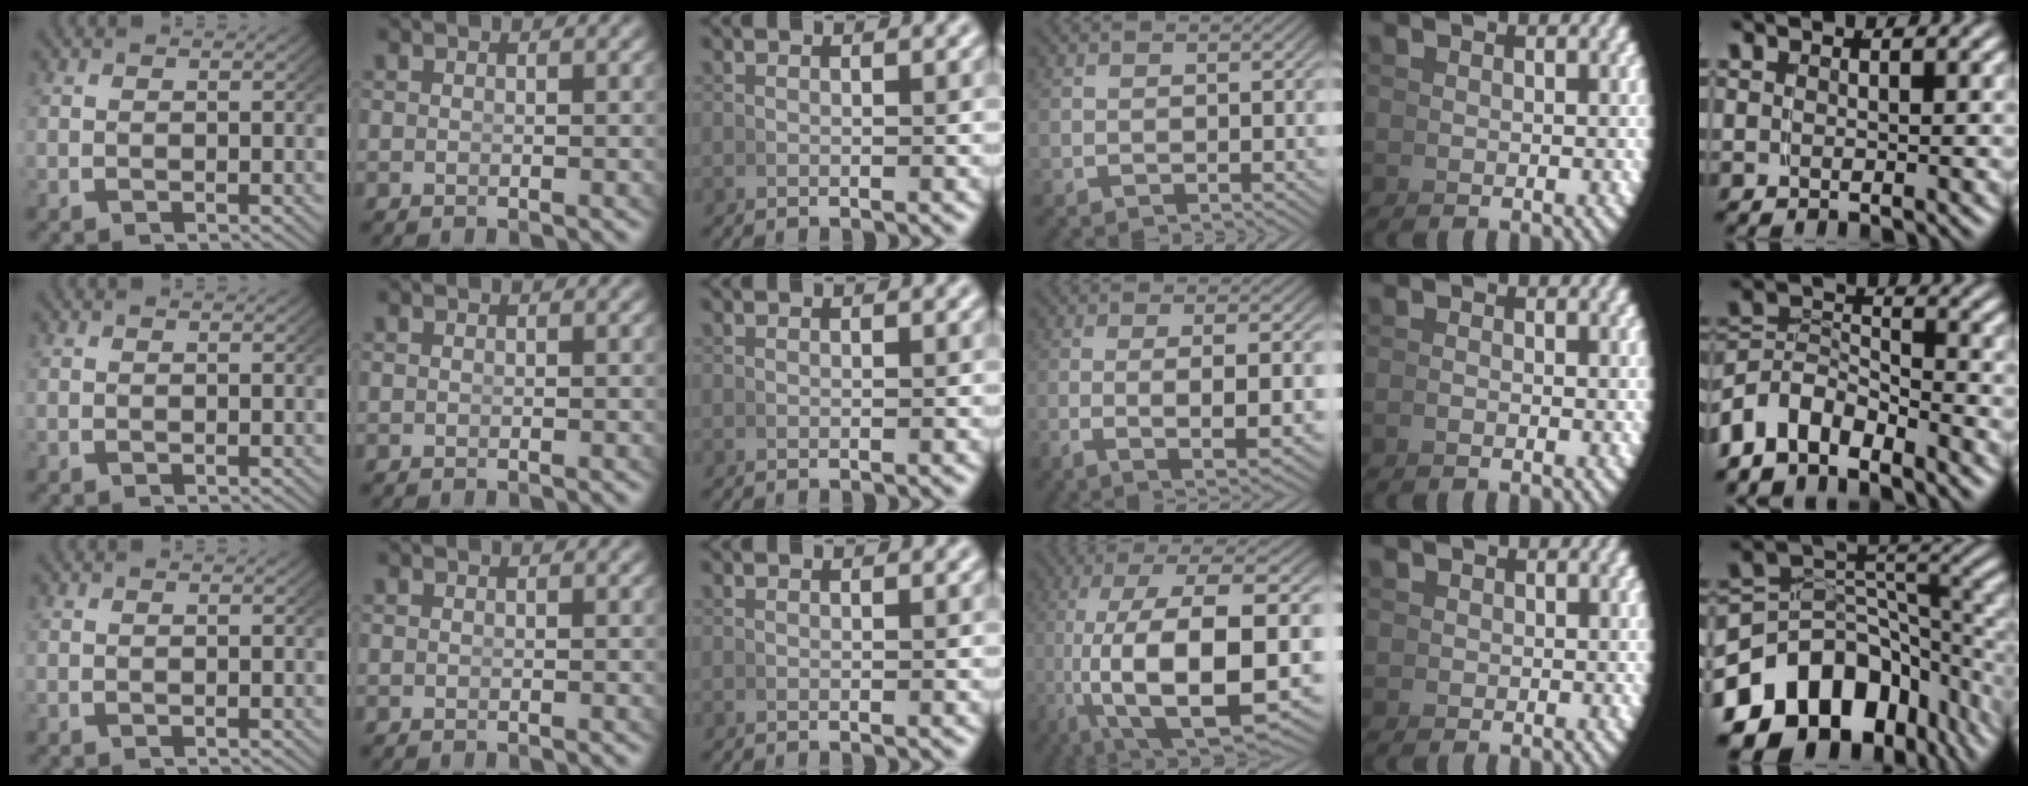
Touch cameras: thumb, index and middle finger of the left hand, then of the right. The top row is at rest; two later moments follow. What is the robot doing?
{"motion": "lift_and_place", "object": "hoodie"}